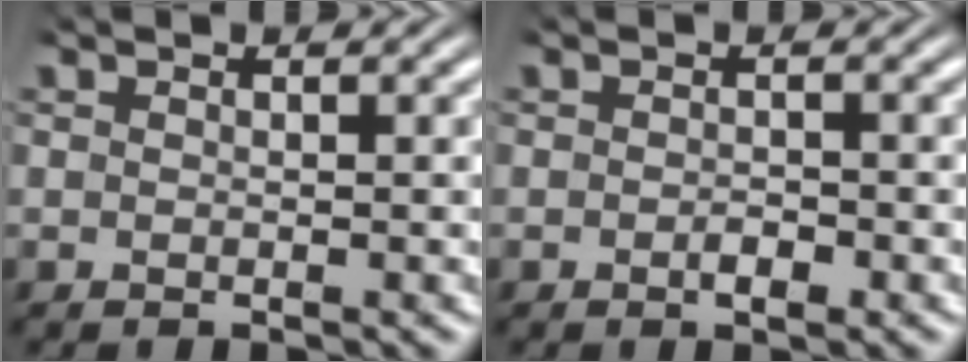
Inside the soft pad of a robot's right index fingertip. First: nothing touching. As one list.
[{"total": 1.0, "force": [-0.6, 0.3, 0.7], "torque": [-0.012, -0.001, -0.012]}]